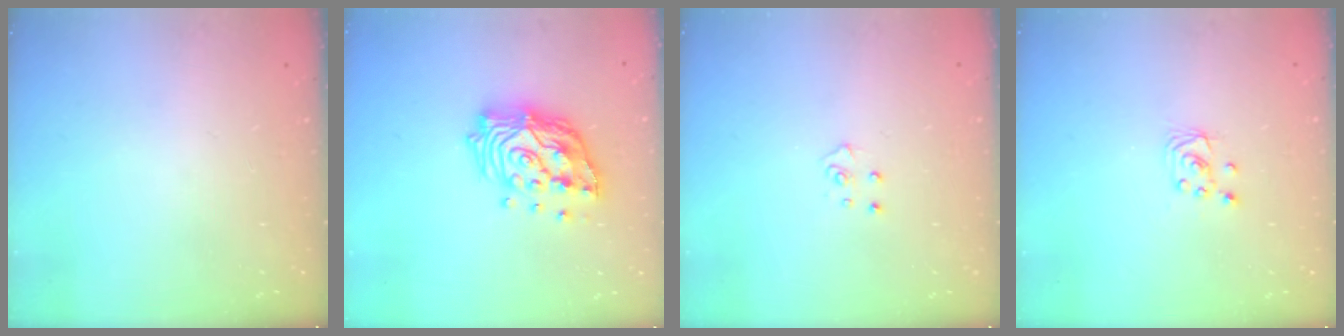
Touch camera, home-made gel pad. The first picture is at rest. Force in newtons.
{"total": 17.0, "press": 16.8, "slide": 2.2}
{"total": 4.6, "press": 4.6, "slide": 0.4}
{"total": 2.7, "press": 2.7, "slide": 0.2}